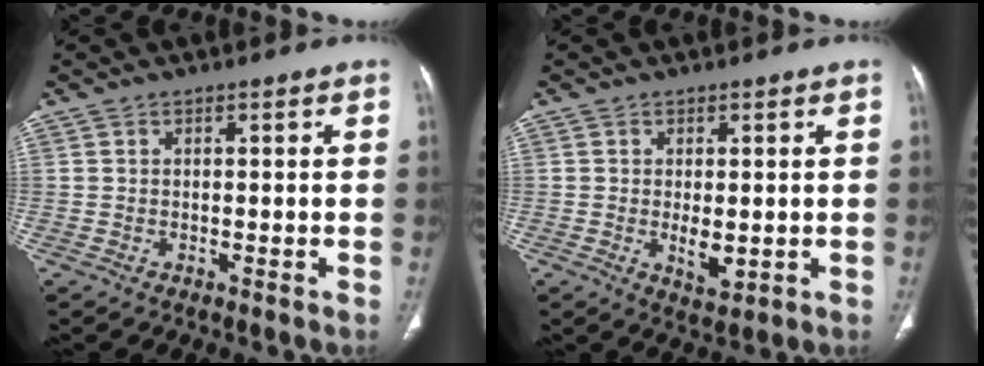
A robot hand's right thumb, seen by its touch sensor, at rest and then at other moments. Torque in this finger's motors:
{"motor_torque": [2.70, 2.31, 0.88, -0.81, 0.17]}